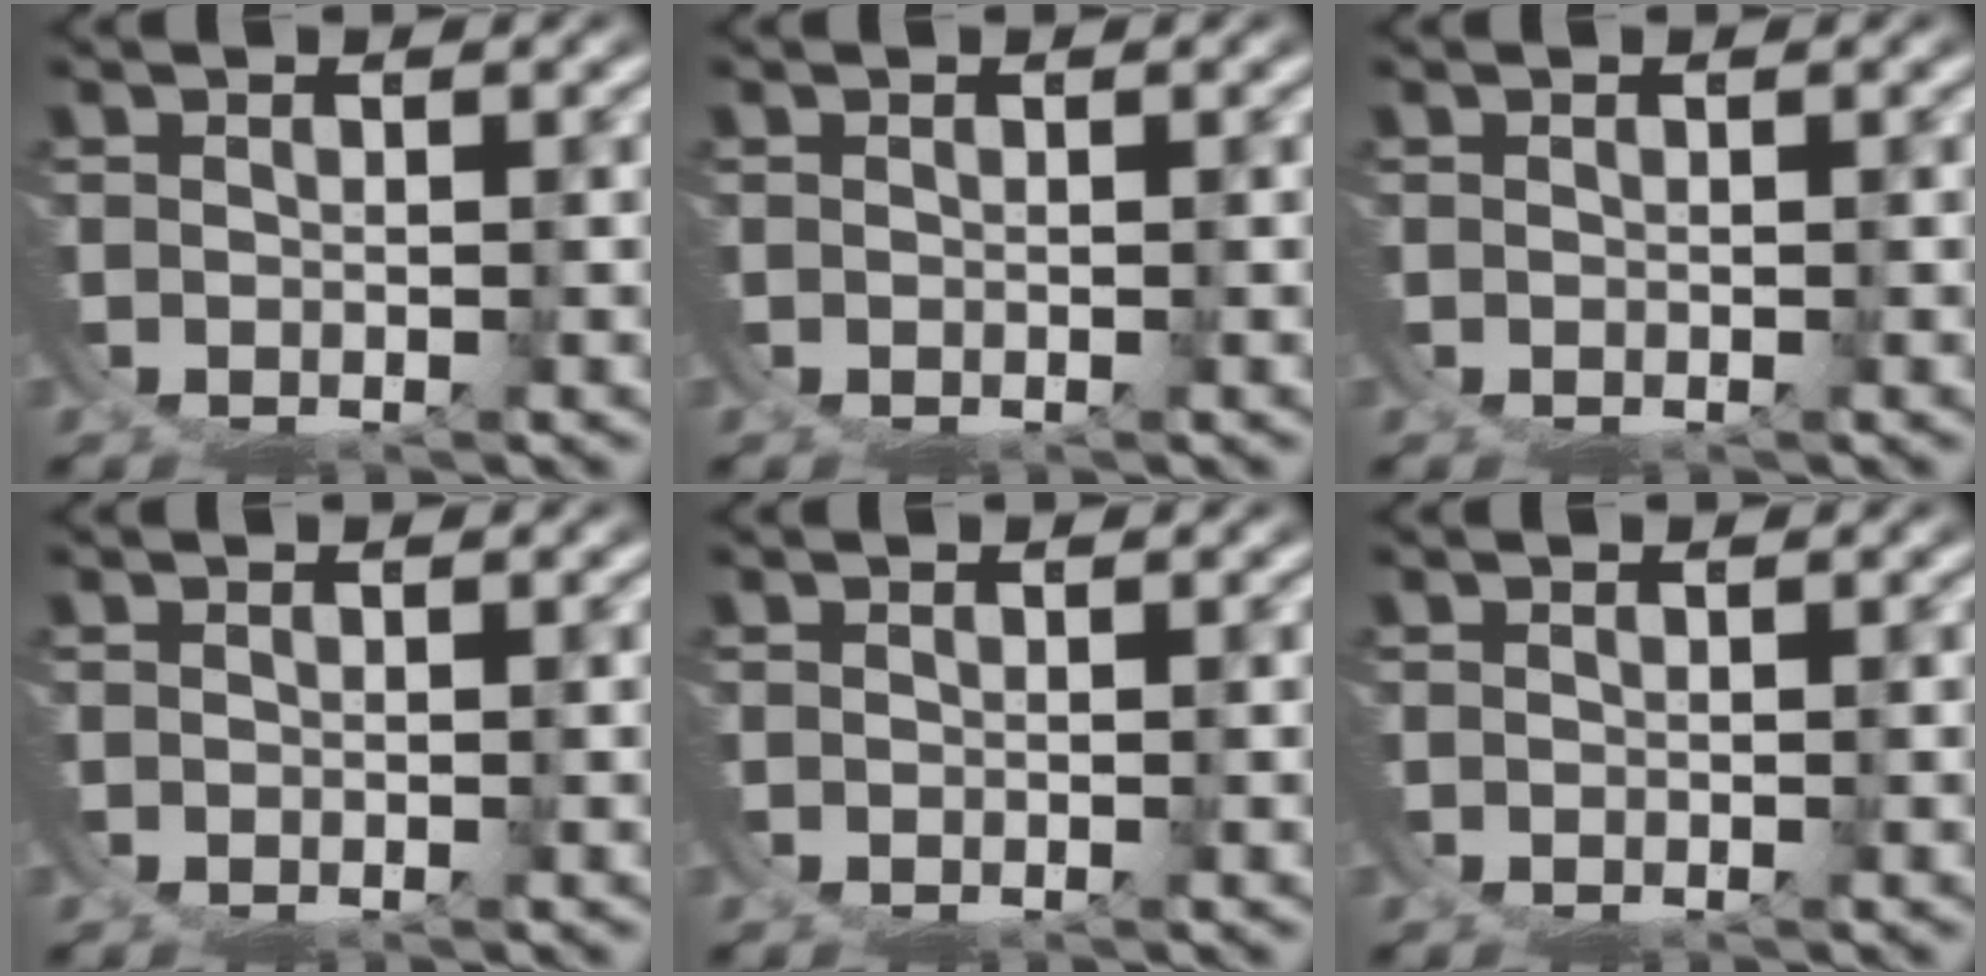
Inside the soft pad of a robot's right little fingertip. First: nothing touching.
{"total": 0.0}
{"total": 0.0}
{"total": 0.0}
{"total": 0.0}
{"total": 0.0}